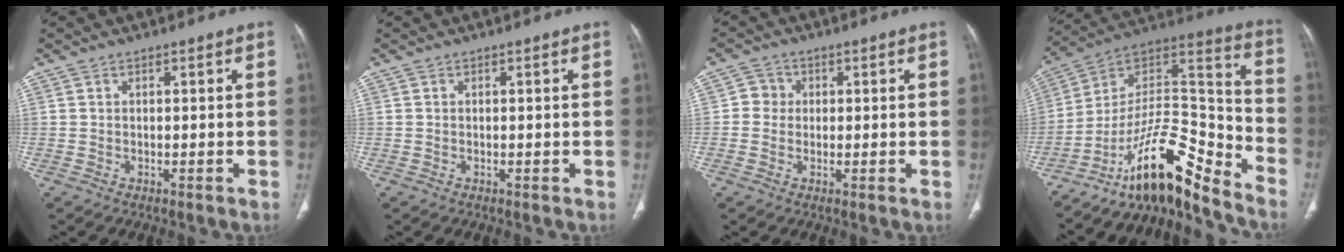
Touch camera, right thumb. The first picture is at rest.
{"total": 0.0}
{"total": 3.3, "force": [0.3, 3.2, 0.8], "torque": [0.010, 0.007, -0.001]}
{"total": 18.0, "force": [-14.6, 3.9, 9.8], "torque": [-0.129, 0.133, -0.253]}